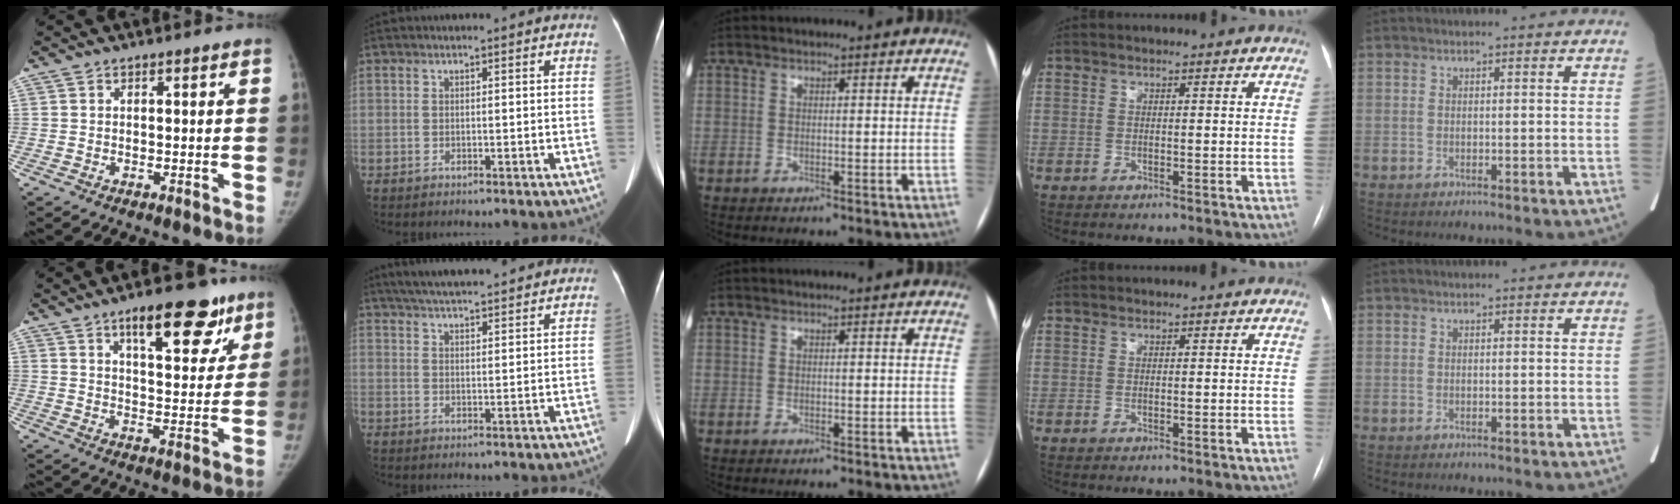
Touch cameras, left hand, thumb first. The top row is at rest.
{"thumb": {"total": 15.1, "force": [9.0, 6.0, 10.5], "torque": [-0.100, -0.031, 0.129]}, "index": {"total": 15.5, "force": [13.9, 2.0, 6.6], "torque": [-0.104, 0.037, 0.196]}}